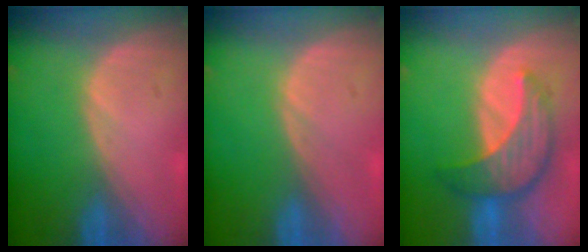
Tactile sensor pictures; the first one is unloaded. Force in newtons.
{"total": 0.0}
{"total": 7.8, "press": 7.5, "slide": 2.2}